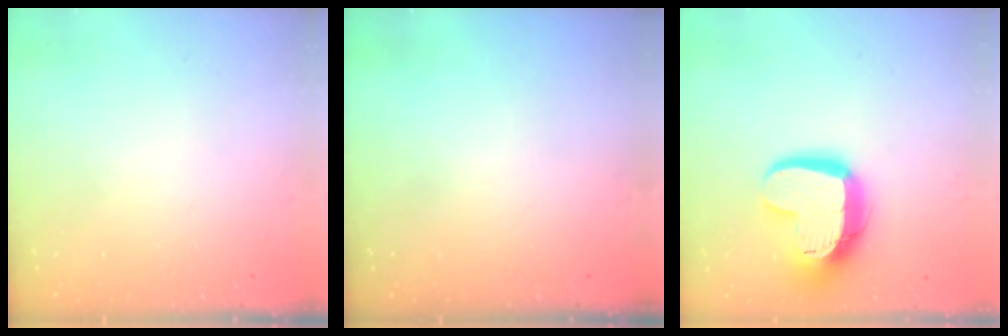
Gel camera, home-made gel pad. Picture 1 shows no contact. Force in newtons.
{"total": 0.0}
{"total": 18.9, "press": 18.8, "slide": 1.5}